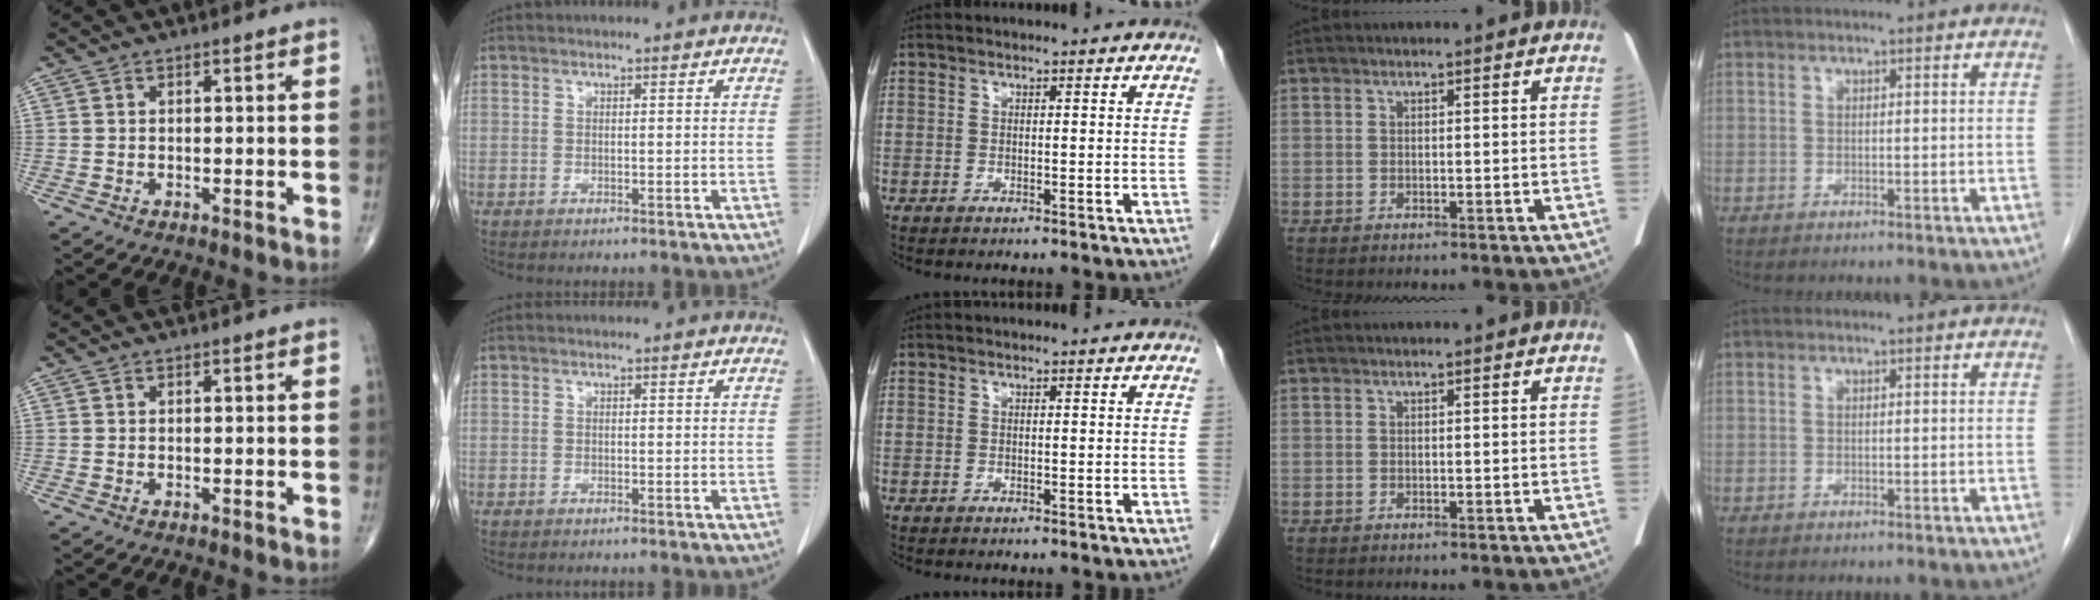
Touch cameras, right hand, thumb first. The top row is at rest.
{}